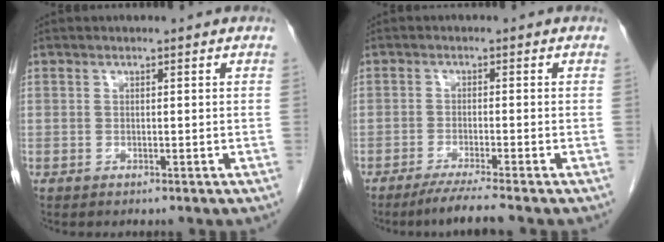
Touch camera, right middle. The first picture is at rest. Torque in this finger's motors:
{"motor_torque": [0.02, -0.02, 0.00, 0.01]}